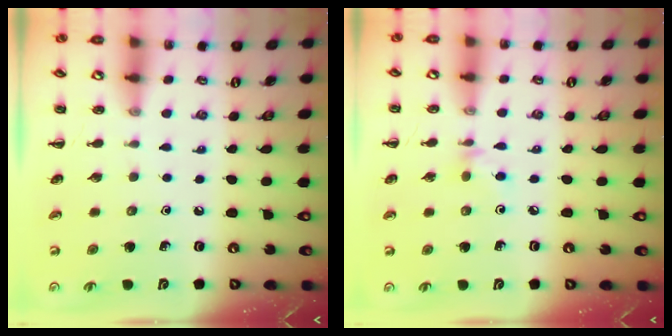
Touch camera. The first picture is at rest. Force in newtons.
{"total": 4.0, "press": 3.7, "slide": 1.5}